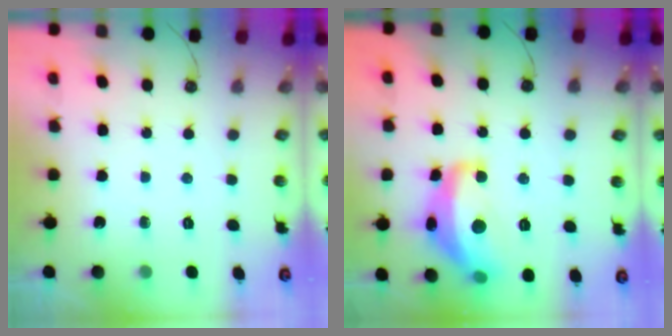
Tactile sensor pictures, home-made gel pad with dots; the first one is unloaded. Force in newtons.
{"total": 11.5, "press": 11.5, "slide": 0.8}